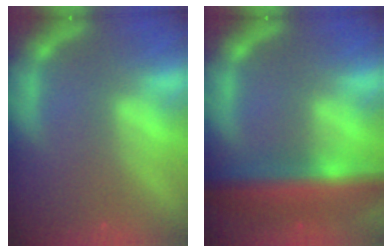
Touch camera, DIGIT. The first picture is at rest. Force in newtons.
{"total": 10.0}